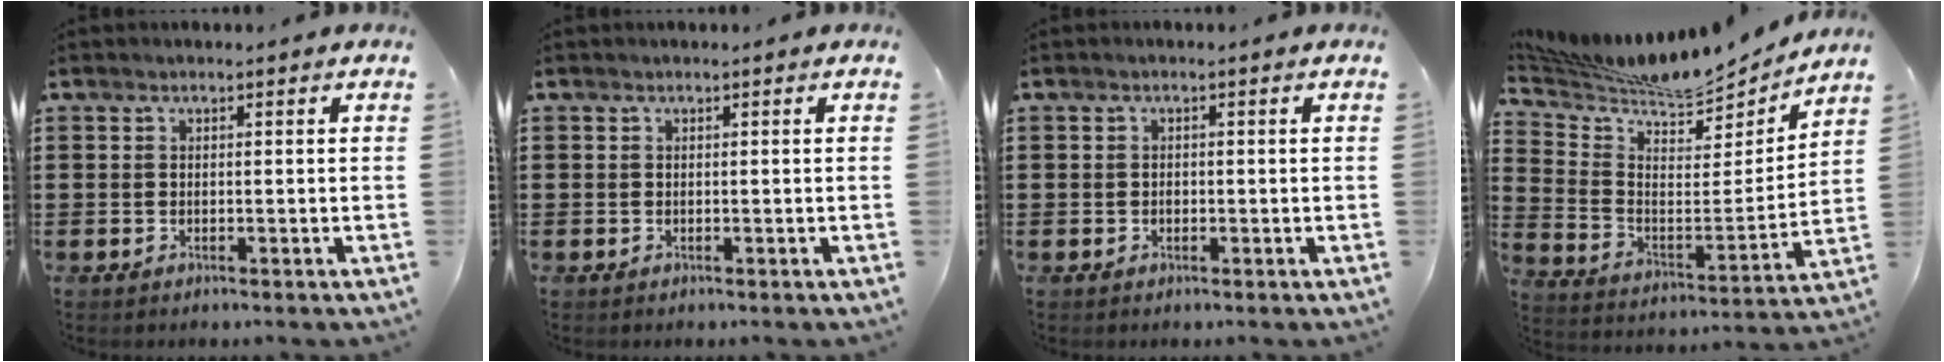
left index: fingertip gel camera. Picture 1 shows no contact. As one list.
[{"total": 0.0}, {"total": 0.7, "force": [-0.2, 0.4, 0.5], "torque": [-0.013, 0.000, -0.003]}, {"total": 7.7, "force": [7.4, 0.6, 2.1], "torque": [-0.074, -0.060, 0.122]}]